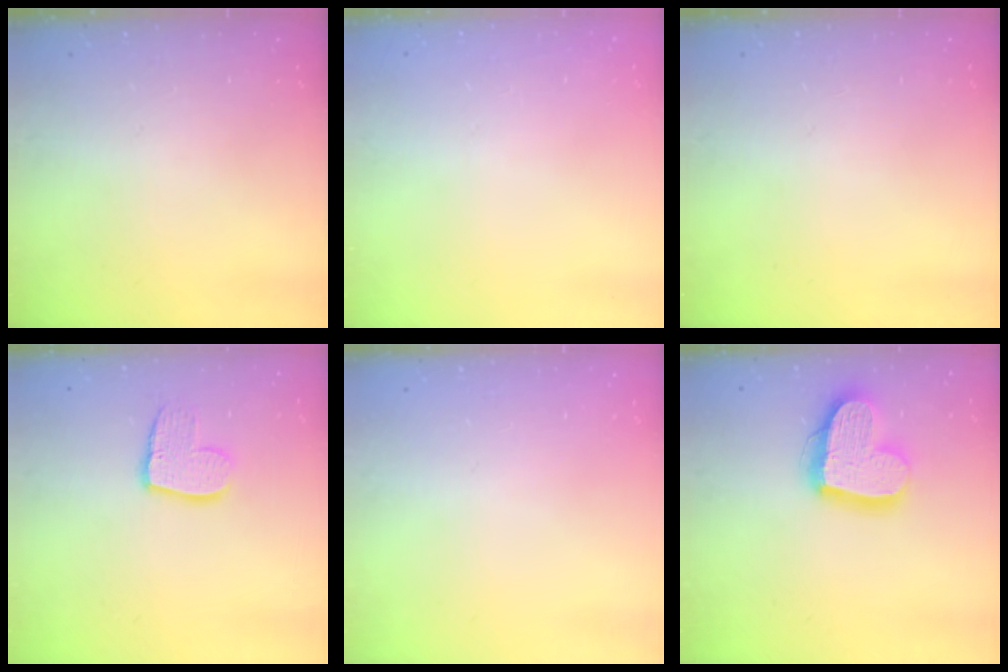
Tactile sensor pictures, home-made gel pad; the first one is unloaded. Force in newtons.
{"total": 0.0}
{"total": 0.0}
{"total": 10.9, "press": 10.9, "slide": 0.9}
{"total": 0.0}
{"total": 17.6, "press": 17.5, "slide": 1.9}